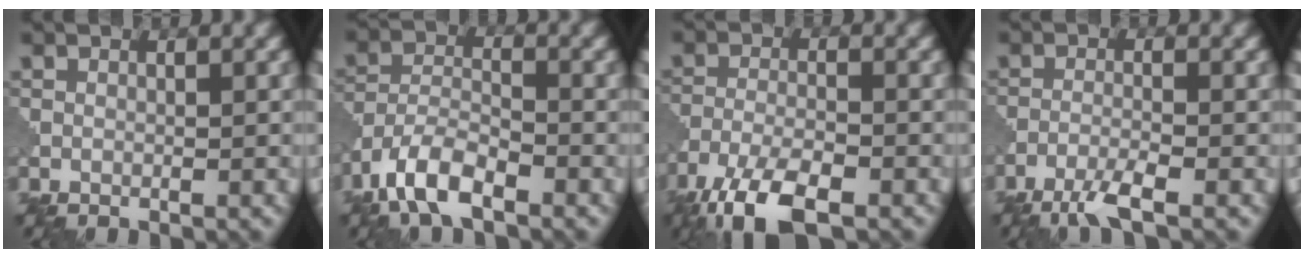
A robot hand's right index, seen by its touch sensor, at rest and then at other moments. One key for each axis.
{"total": 5.9, "fx": -4.1, "fy": 2.1, "fz": 3.6, "tx": -0.072, "ty": 0.001, "tz": -0.089}
{"total": 7.2, "fx": -5.1, "fy": 2.1, "fz": 4.7, "tx": -0.092, "ty": -0.011, "tz": -0.102}
{"total": 3.1, "fx": -2.2, "fy": 0.3, "fz": 2.2, "tx": -0.045, "ty": -0.001, "tz": -0.052}